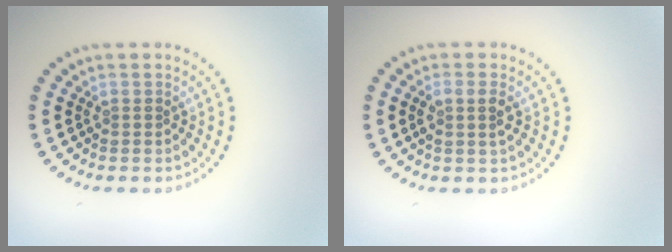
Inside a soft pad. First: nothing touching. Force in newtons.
{"total": 2.0, "press": 1.8, "slide": 0.9}